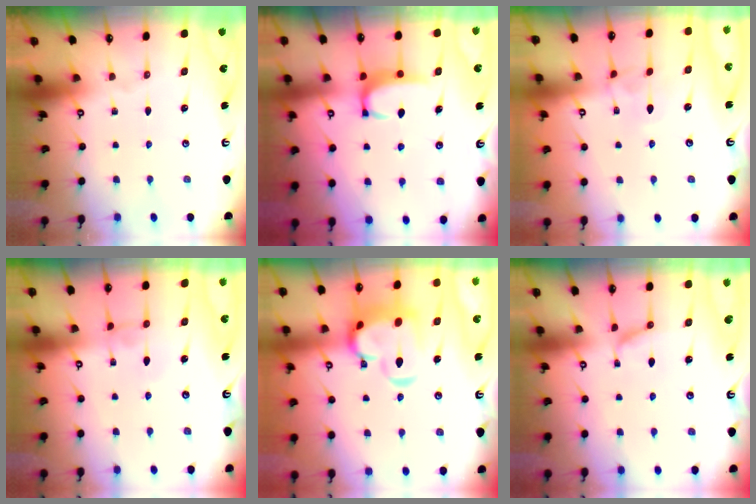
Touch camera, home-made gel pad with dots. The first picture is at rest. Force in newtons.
{"total": 2.8, "press": 2.8, "slide": 0.4}
{"total": 4.1, "press": 4.0, "slide": 0.4}
{"total": 0.5, "press": 0.4, "slide": 0.4}
{"total": 10.4, "press": 10.2, "slide": 2.0}
{"total": 1.8, "press": 1.7, "slide": 0.6}